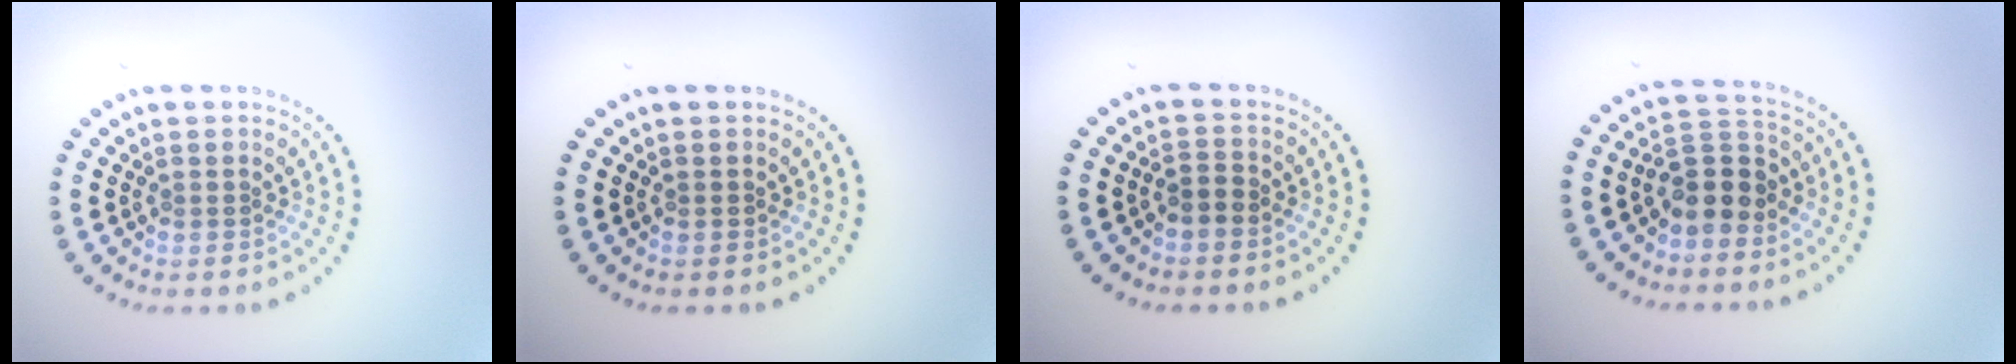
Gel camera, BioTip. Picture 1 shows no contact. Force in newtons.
{"total": 0.0}
{"total": 1.4, "press": 1.1, "slide": 0.8}
{"total": 3.5, "press": 3.2, "slide": 1.5}